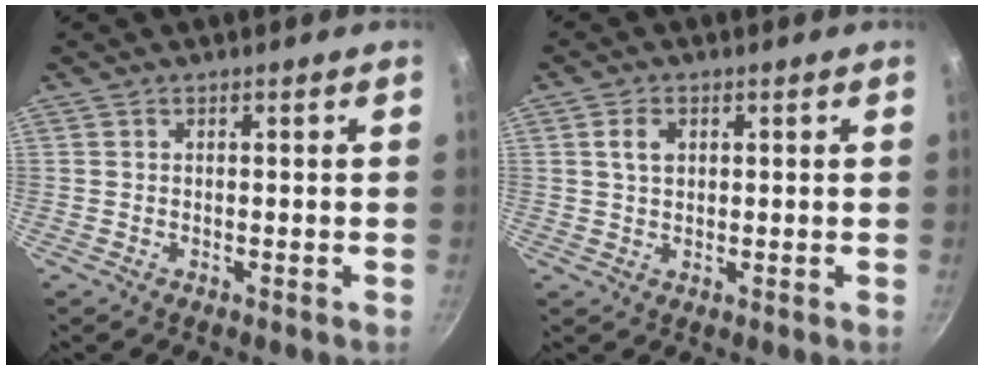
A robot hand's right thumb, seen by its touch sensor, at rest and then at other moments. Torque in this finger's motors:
{"motor_torque": [0.01, 0.01, 0.01, -0.01, 0.00]}